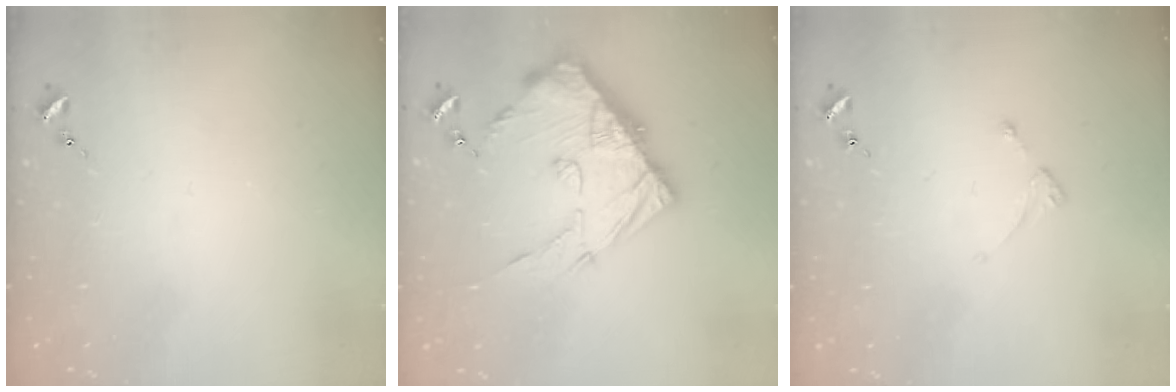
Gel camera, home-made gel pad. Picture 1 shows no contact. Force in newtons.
{"total": 18.5, "press": 18.5, "slide": 1.8}
{"total": 2.2, "press": 2.1, "slide": 0.4}